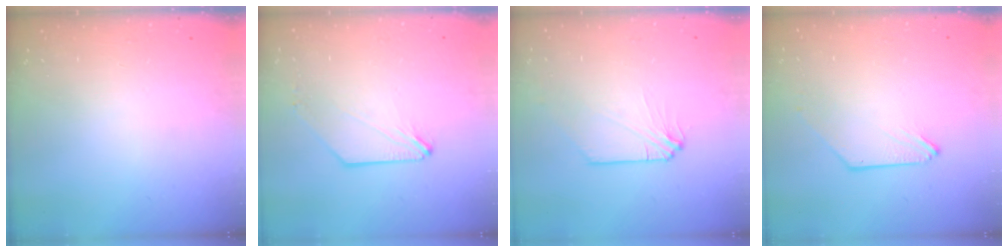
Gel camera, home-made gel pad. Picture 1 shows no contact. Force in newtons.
{"total": 0.0}
{"total": 0.0}
{"total": 0.0}